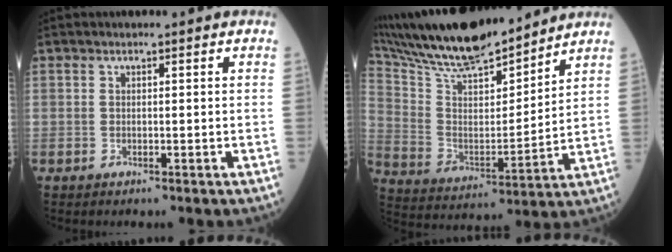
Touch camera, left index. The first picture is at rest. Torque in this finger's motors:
{"motor_torque": [0.33, -0.74, 0.44, 0.13]}